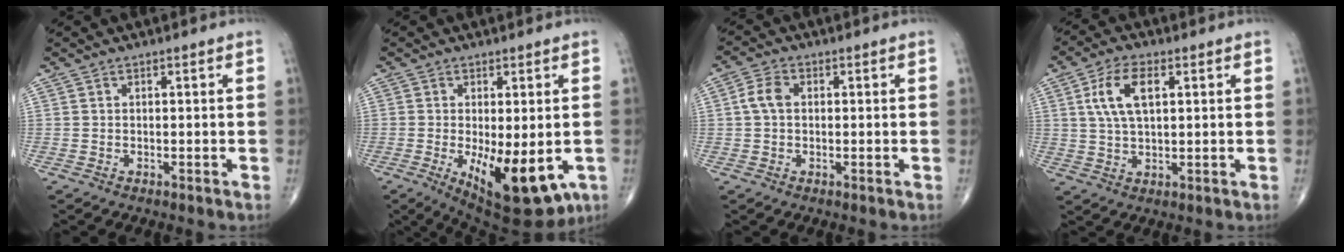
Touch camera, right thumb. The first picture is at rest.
{"total": 14.3, "force": [-3.9, 5.7, 12.5], "torque": [-0.173, -0.021, -0.039]}
{"total": 3.8, "force": [0.3, 2.6, 2.7], "torque": [-0.057, 0.010, 0.002]}
{"total": 8.4, "force": [2.5, 4.1, 6.9], "torque": [-0.133, 0.003, 0.049]}